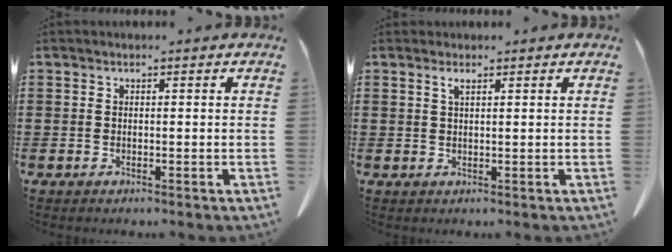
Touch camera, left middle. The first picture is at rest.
{"total": 1.4, "force": [0.9, 0.3, 1.1], "torque": [-0.024, 0.001, 0.015]}